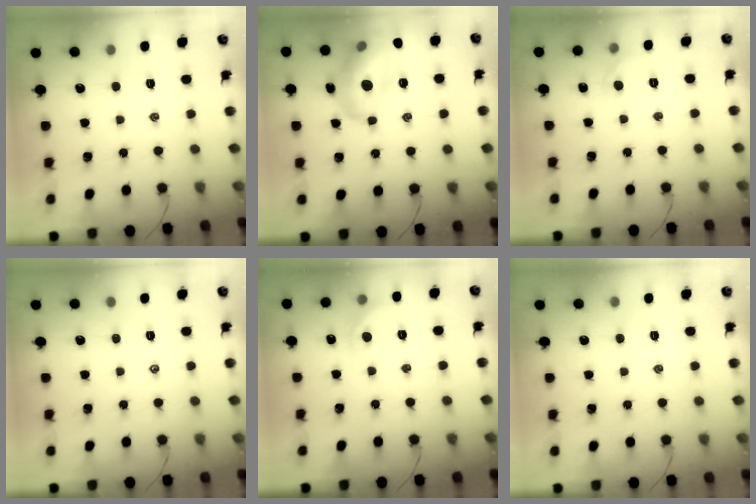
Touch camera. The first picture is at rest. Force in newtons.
{"total": 16.8, "press": 16.4, "slide": 3.3}
{"total": 4.4, "press": 4.0, "slide": 1.6}
{"total": 0.0}
{"total": 6.4, "press": 6.3, "slide": 1.4}
{"total": 0.0}